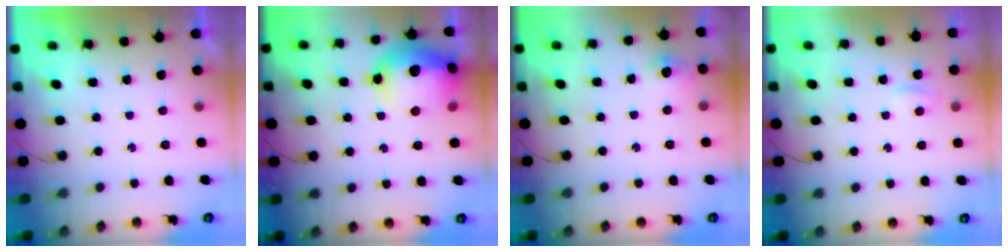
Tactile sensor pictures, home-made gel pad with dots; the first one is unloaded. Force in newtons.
{"total": 20.6, "press": 20.6, "slide": 1.5}
{"total": 7.4, "press": 7.4, "slide": 0.8}
{"total": 3.2, "press": 3.2, "slide": 0.5}